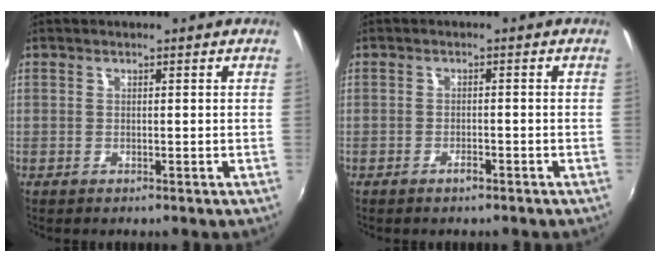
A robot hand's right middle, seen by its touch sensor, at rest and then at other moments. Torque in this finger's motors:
{"motor_torque": [0.96, -1.18, 0.12, 0.07]}